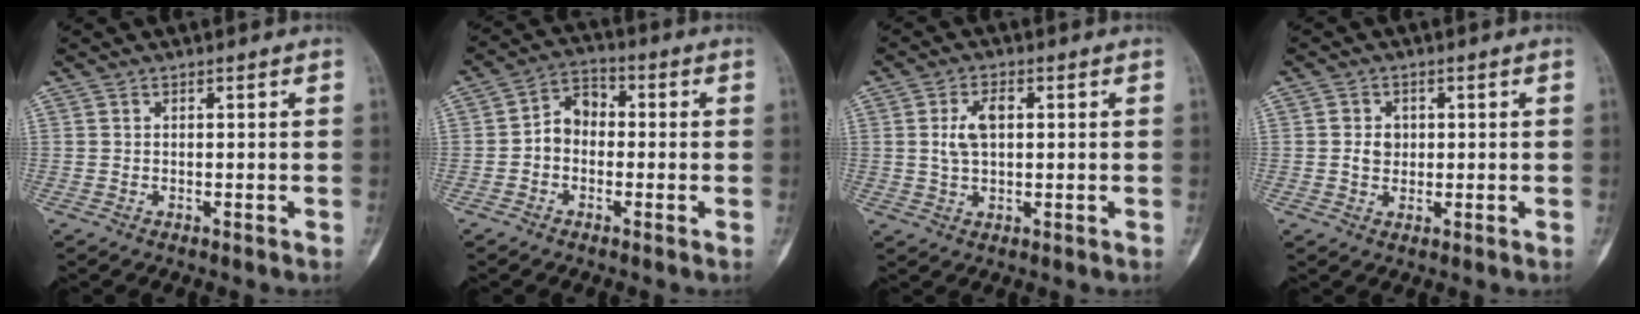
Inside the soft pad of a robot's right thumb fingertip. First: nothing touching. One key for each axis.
{"total": 6.0, "fx": -0.9, "fy": 4.7, "fz": 3.6, "tx": -0.040, "ty": 0.026, "tz": -0.031}
{"total": 5.3, "fx": 0.9, "fy": 2.9, "fz": 4.3, "tx": -0.085, "ty": 0.005, "tz": 0.017}
{"total": 3.0, "fx": 0.3, "fy": 2.6, "fz": 1.5, "tx": -0.008, "ty": 0.004, "tz": 0.005}